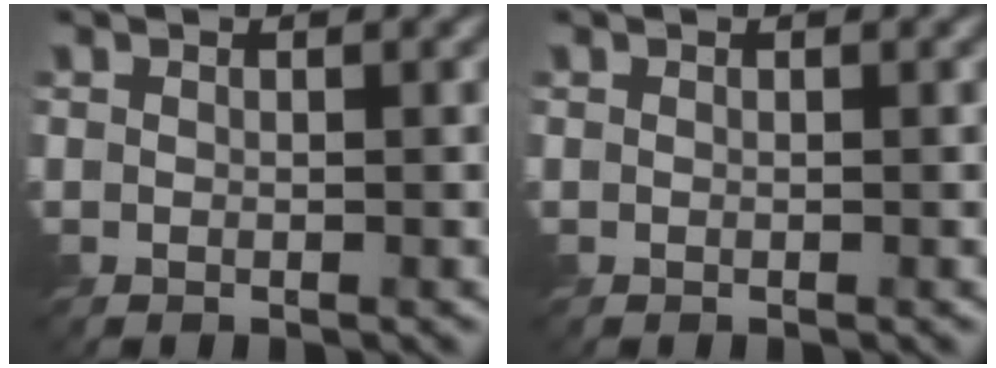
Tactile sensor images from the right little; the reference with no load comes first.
{"total": 0.0}